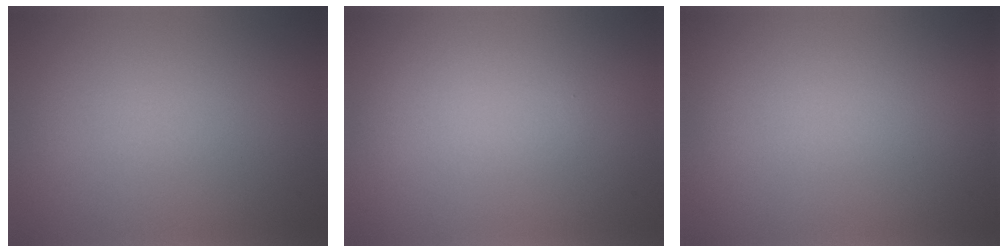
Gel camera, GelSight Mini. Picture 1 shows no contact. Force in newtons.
{"total": 0.0}
{"total": 0.0}